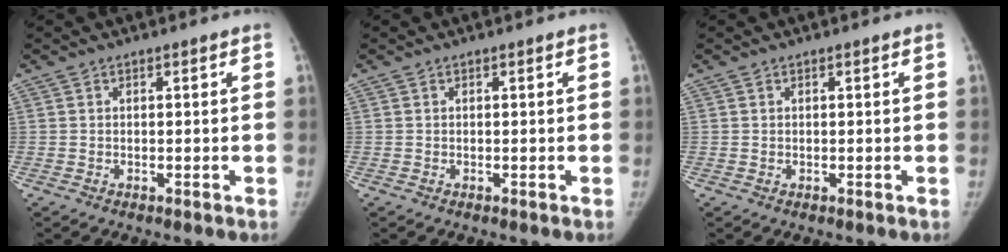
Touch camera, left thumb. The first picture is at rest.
{"total": 0.0}
{"total": 0.0}